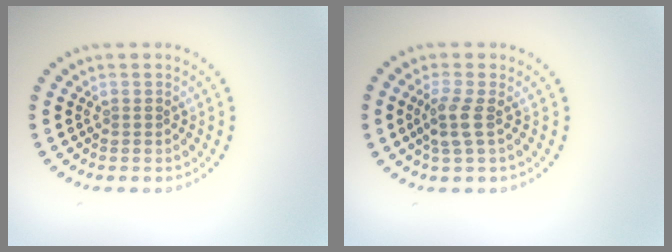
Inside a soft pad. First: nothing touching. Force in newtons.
{"total": 2.0, "press": 1.7, "slide": 1.1}